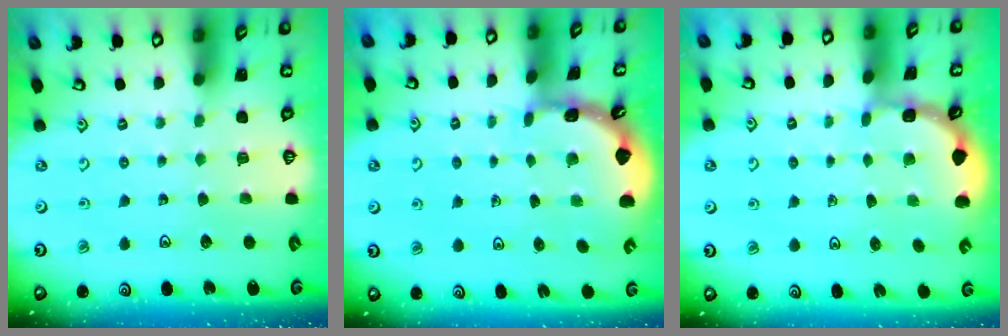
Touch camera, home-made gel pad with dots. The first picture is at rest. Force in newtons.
{"total": 1.8, "press": 1.8, "slide": 0.1}
{"total": 1.5, "press": 1.5, "slide": 0.2}